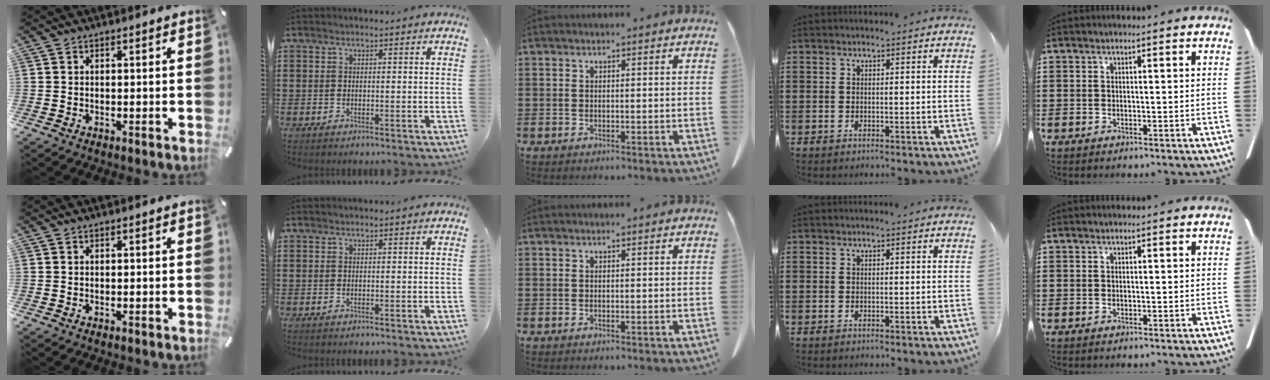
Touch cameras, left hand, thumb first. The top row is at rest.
{}